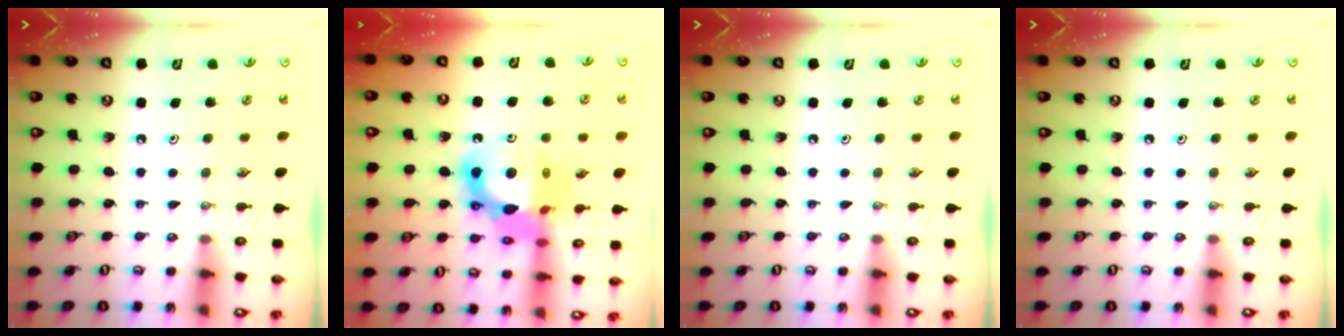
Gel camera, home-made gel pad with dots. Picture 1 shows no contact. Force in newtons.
{"total": 16.2, "press": 16.1, "slide": 1.9}
{"total": 0.0}
{"total": 0.0}